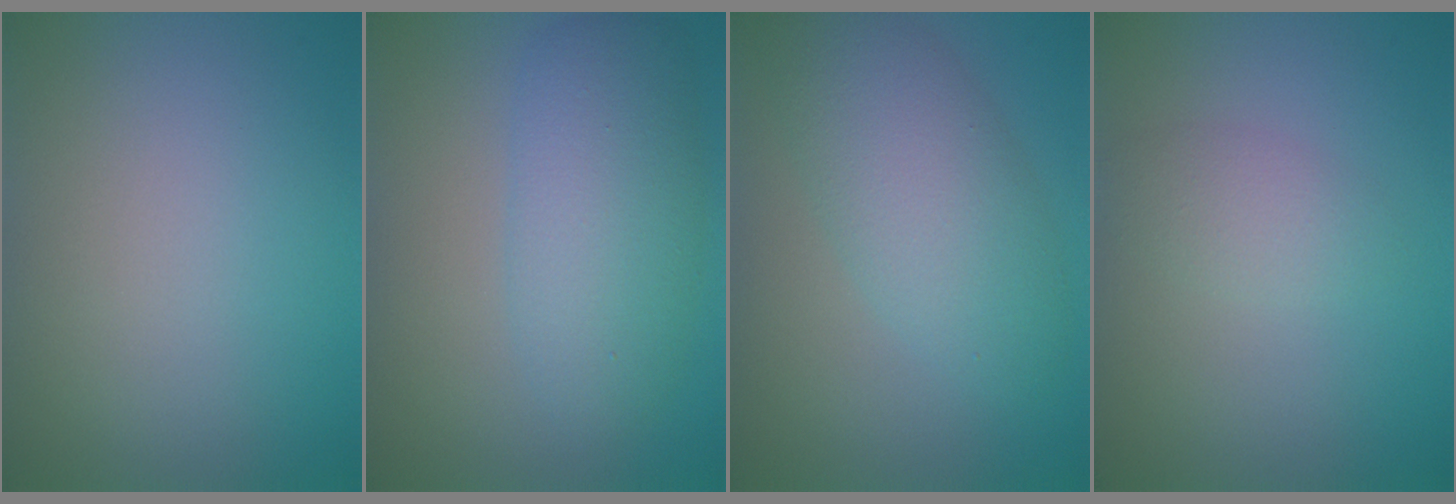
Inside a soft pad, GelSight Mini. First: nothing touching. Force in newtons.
{"total": 5.5, "press": 5.5, "slide": 0.1}
{"total": 5.8, "press": 5.8, "slide": 0.1}
{"total": 1.9, "press": 1.9, "slide": 0.1}